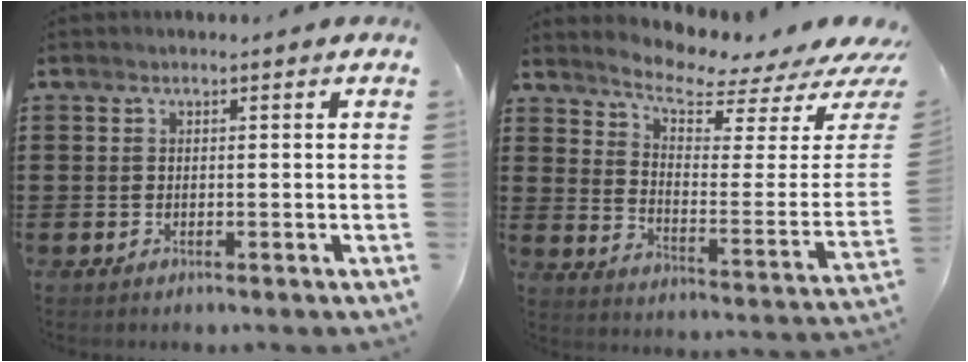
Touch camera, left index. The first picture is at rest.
{"total": 6.0, "force": [5.3, 1.1, 2.5], "torque": [-0.070, -0.046, 0.087]}